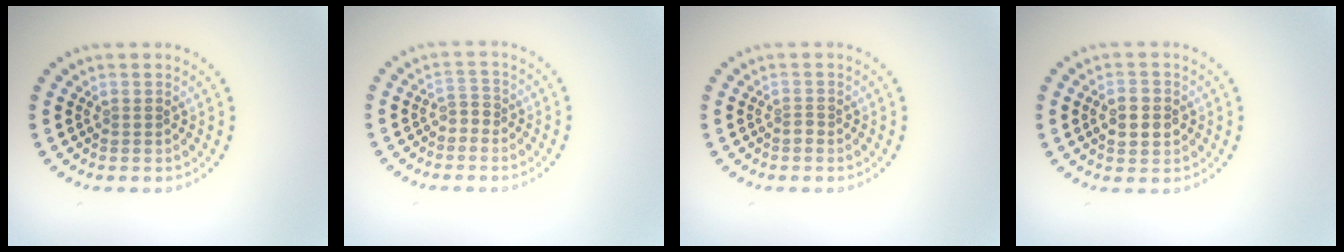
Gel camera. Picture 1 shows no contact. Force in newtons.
{"total": 1.2, "press": 0.9, "slide": 0.8}
{"total": 0.7, "press": 0.5, "slide": 0.5}
{"total": 3.0, "press": 3.0, "slide": 0.2}